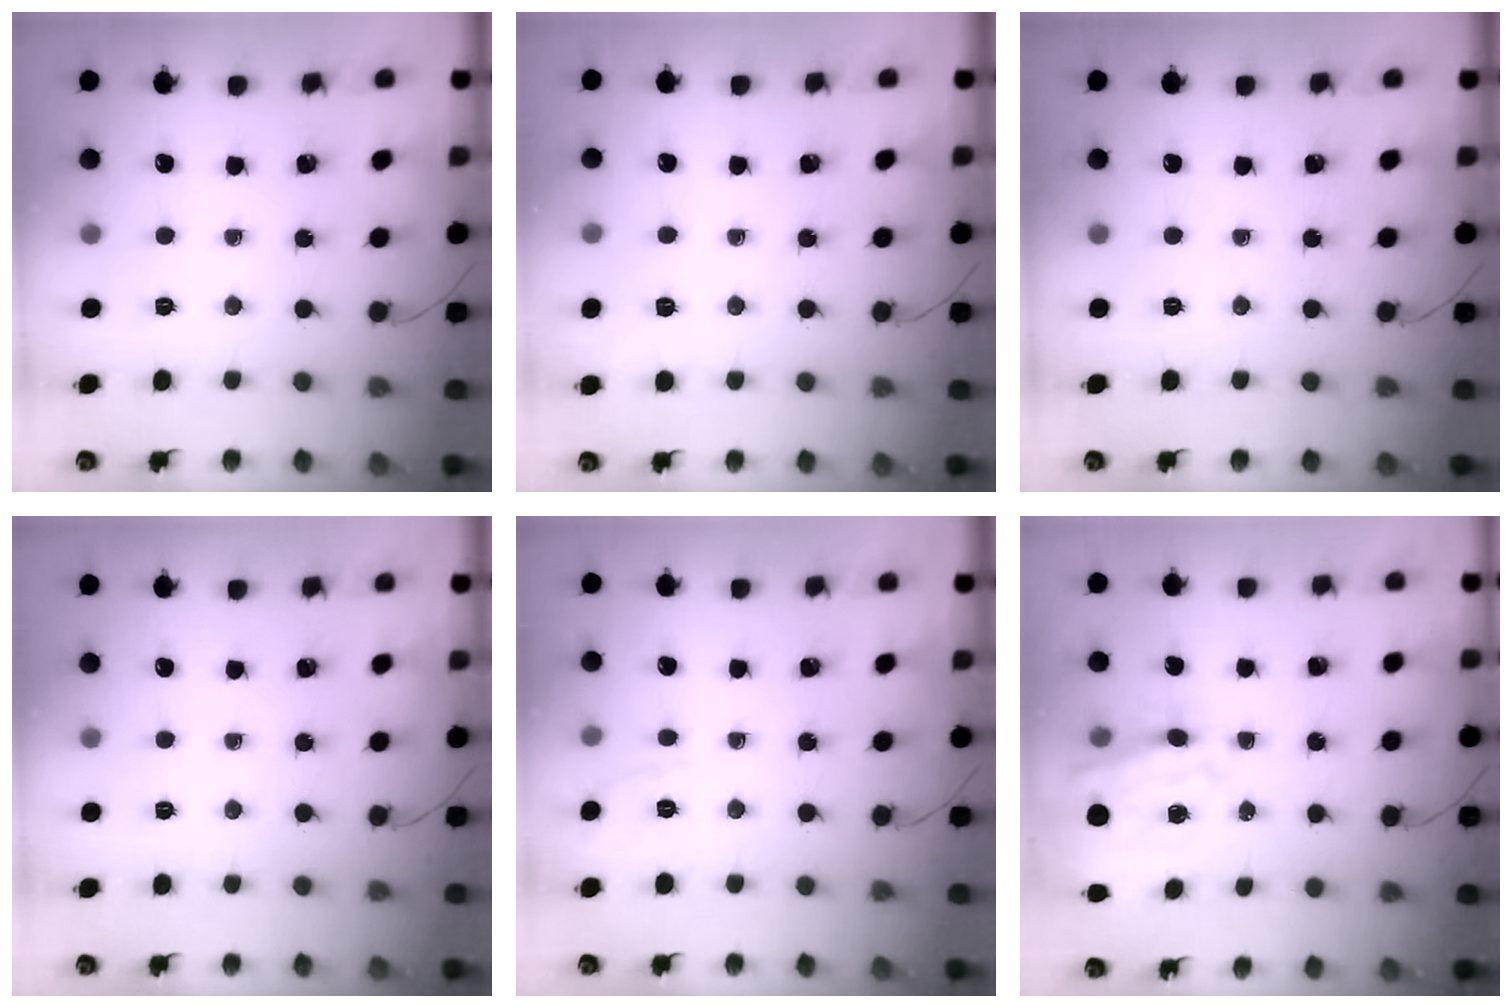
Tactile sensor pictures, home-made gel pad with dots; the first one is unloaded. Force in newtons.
{"total": 1.9, "press": 0.0, "slide": 1.9}
{"total": 0.0}
{"total": 0.0}
{"total": 2.0, "press": 0.8, "slide": 1.8}
{"total": 17.3, "press": 16.9, "slide": 3.8}